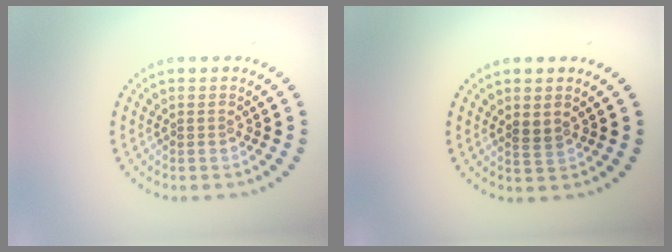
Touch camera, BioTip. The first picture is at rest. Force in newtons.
{"total": 1.1, "press": 0.9, "slide": 0.6}